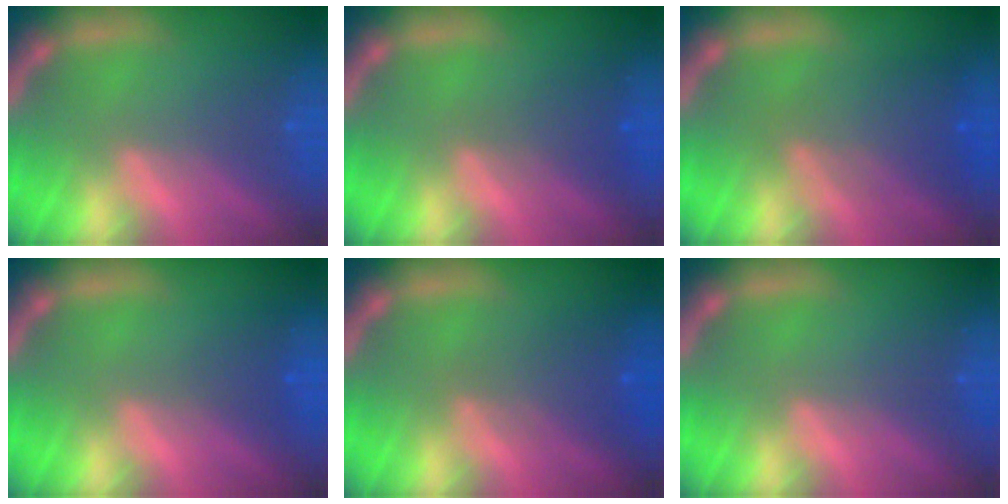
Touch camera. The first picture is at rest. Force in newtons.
{"total": 2.0}
{"total": 4.5}
{"total": 1.0}
{"total": 3.0}
{"total": 0.0}